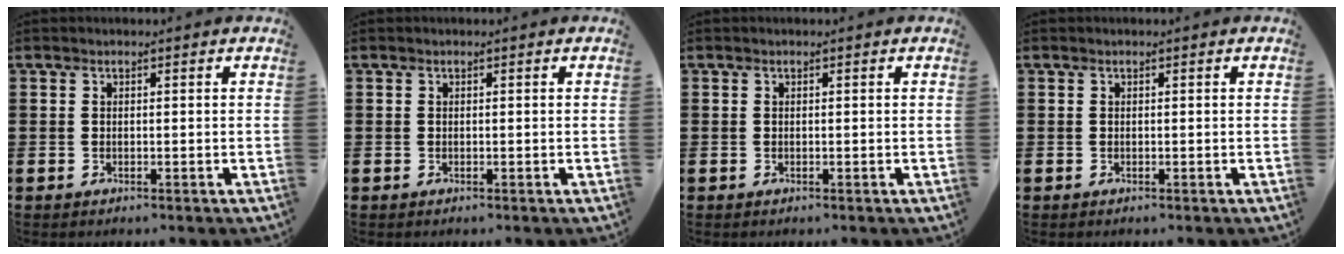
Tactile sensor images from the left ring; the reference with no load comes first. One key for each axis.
{"total": 0.0}
{"total": 0.0}
{"total": 0.0}